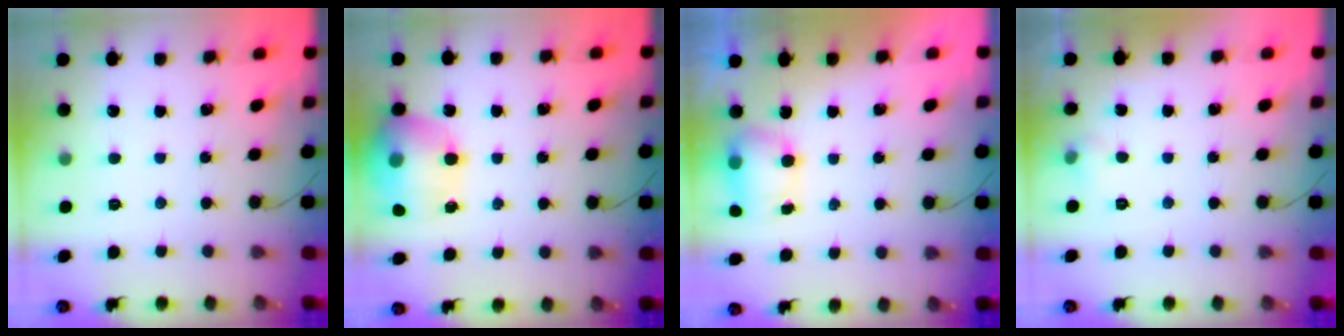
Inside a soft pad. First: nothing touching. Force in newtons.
{"total": 16.5, "press": 16.4, "slide": 1.6}
{"total": 6.6, "press": 6.6, "slide": 0.6}
{"total": 3.9, "press": 3.5, "slide": 1.7}